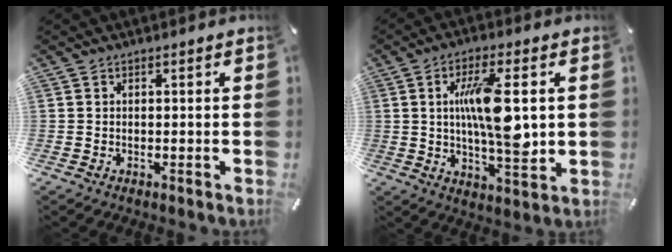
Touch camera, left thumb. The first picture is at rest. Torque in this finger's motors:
{"motor_torque": [1.93, 3.08, 1.45, -1.08, 0.61]}